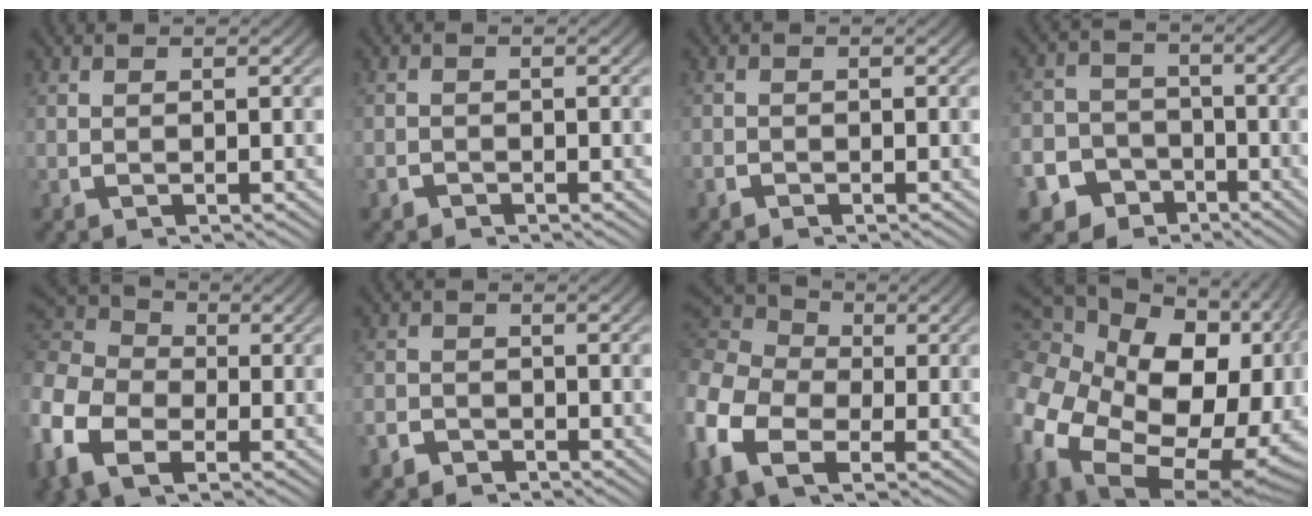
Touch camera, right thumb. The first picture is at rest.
{"total": 1.4, "force": [-1.2, 0.5, -0.2], "torque": [-0.006, -0.006, -0.021]}
{"total": 1.0, "force": [-1.0, 0.3, -0.2], "torque": [-0.005, -0.004, -0.017]}
{"total": 11.3, "force": [-7.3, 8.4, 1.9], "torque": [-0.030, -0.047, -0.128]}
{"total": 8.5, "force": [-0.8, 6.7, 5.2], "torque": [-0.137, -0.023, -0.020]}
{"total": 2.9, "force": [-2.7, 1.0, -0.6], "torque": [-0.003, -0.018, -0.045]}
{"total": 9.1, "force": [0.0, 7.0, 5.9], "torque": [-0.151, -0.019, -0.010]}
{"total": 22.5, "force": [-1.9, 16.0, 15.7], "torque": [-0.327, -0.092, -0.002]}